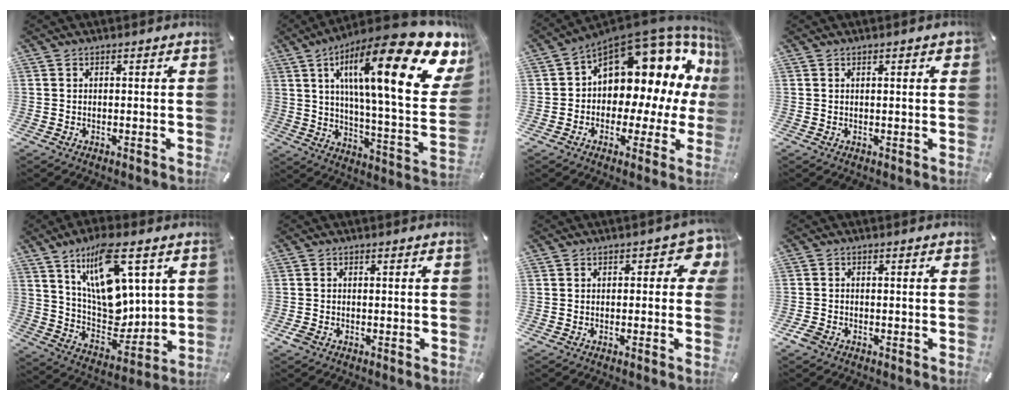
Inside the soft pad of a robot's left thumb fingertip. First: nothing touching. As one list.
[{"total": 27.6, "force": [12.7, 6.9, 23.5], "torque": [-0.370, -0.089, 0.199]}, {"total": 14.6, "force": [6.6, 9.0, 9.4], "torque": [-0.122, -0.074, 0.104]}, {"total": 1.4, "force": [0.6, 0.3, 1.3], "torque": [-0.017, -0.001, 0.007]}, {"total": 17.2, "force": [8.0, 9.1, 12.2], "torque": [-0.224, -0.044, 0.136]}, {"total": 1.2, "force": [-0.6, 0.7, 0.8], "torque": [-0.020, -0.002, -0.013]}, {"total": 5.0, "force": [0.9, 2.8, 4.0], "torque": [-0.046, 0.002, 0.009]}, {"total": 2.1, "force": [-1.3, 1.3, 1.0], "torque": [-0.029, 0.000, -0.030]}]